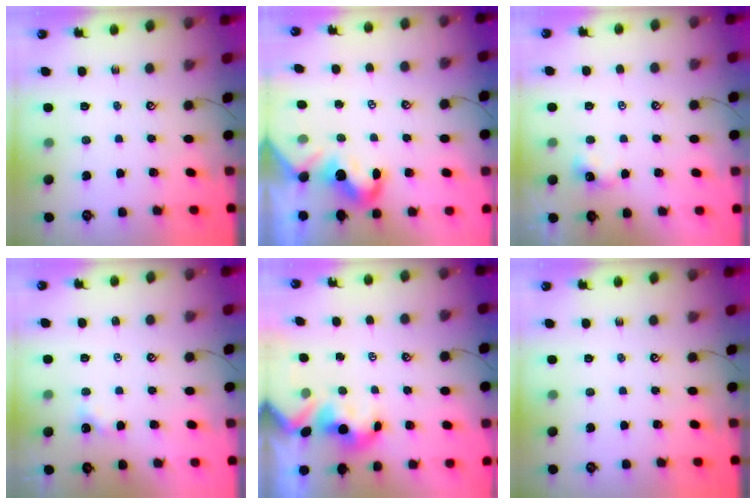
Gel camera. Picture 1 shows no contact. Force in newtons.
{"total": 1.6, "press": 1.3, "slide": 0.8}
{"total": 2.9, "press": 2.9, "slide": 0.1}
{"total": 0.6, "press": 0.5, "slide": 0.2}
{"total": 1.6, "press": 1.4, "slide": 0.7}
{"total": 0.0}